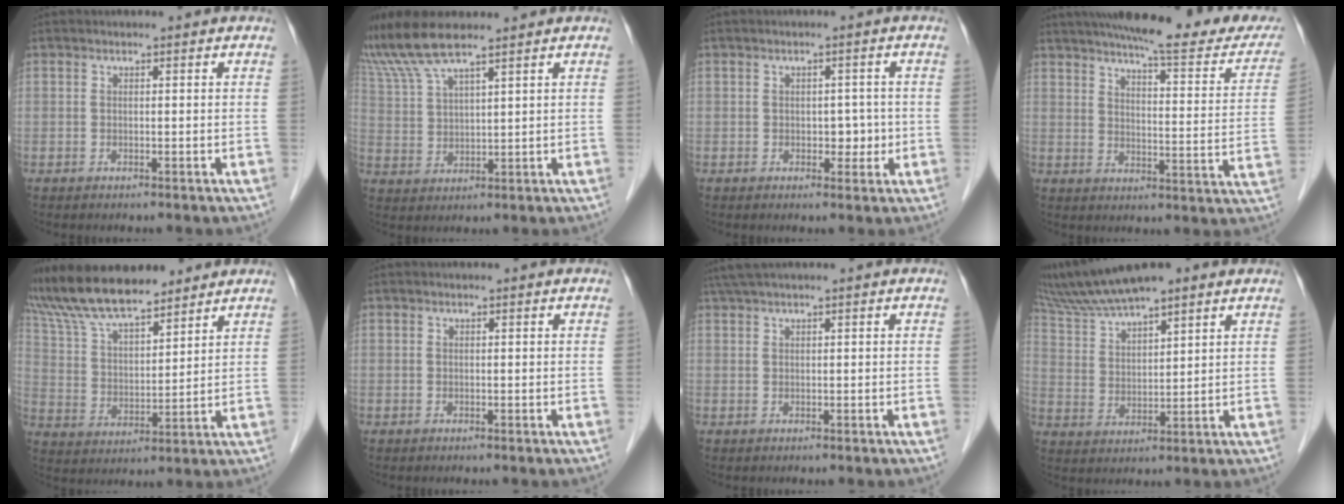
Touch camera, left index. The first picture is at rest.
{"total": 9.6, "force": [8.2, 0.4, 4.9], "torque": [-0.110, 0.016, 0.165]}
{"total": 2.6, "force": [-0.4, 1.7, 2.0], "torque": [-0.019, -0.001, -0.004]}
{"total": 23.1, "force": [19.8, 3.5, 11.5], "torque": [-0.156, -0.027, 0.241]}
{"total": 15.6, "force": [13.7, 3.8, 6.6], "torque": [-0.133, 0.031, 0.258]}
{"total": 0.0}
{"total": 2.4, "force": [1.8, -0.4, 1.5], "torque": [-0.038, 0.024, 0.043]}
{"total": 11.6, "force": [9.8, 1.7, 6.0], "torque": [-0.118, 0.029, 0.185]}